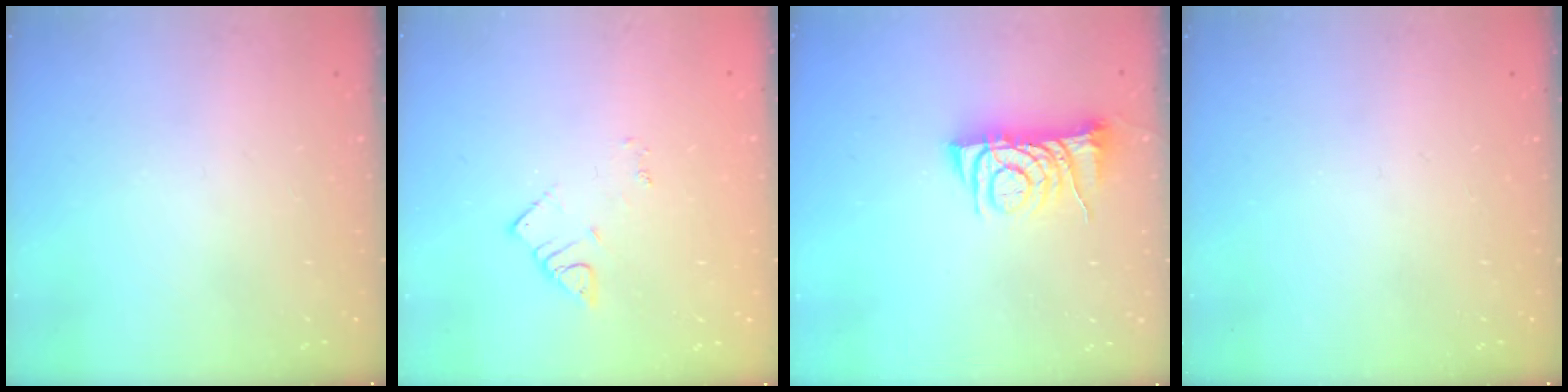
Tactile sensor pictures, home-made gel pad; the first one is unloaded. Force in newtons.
{"total": 2.7, "press": 2.7, "slide": 0.4}
{"total": 7.8, "press": 7.7, "slide": 1.0}
{"total": 0.0}